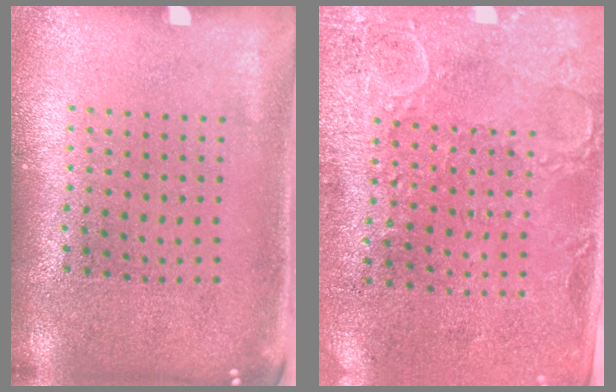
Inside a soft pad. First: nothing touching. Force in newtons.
{"total": 2.9, "press": 2.5, "slide": 1.5}